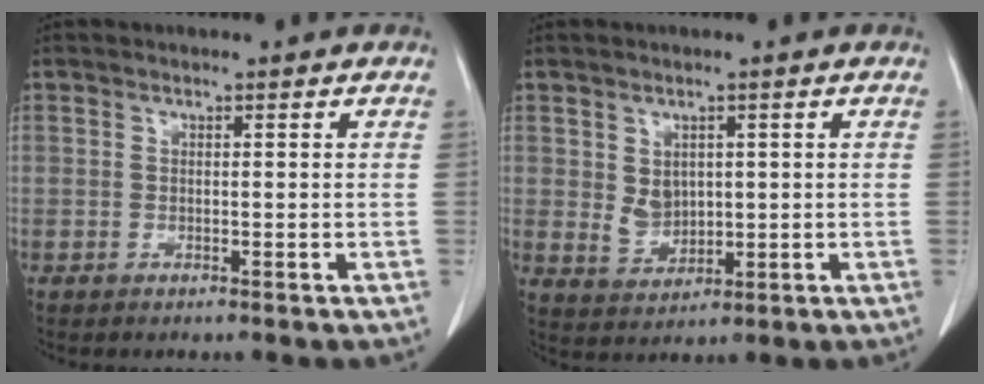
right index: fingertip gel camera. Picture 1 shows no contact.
{"total": 4.0, "force": [0.8, 3.1, 2.4], "torque": [-0.046, -0.002, 0.030]}